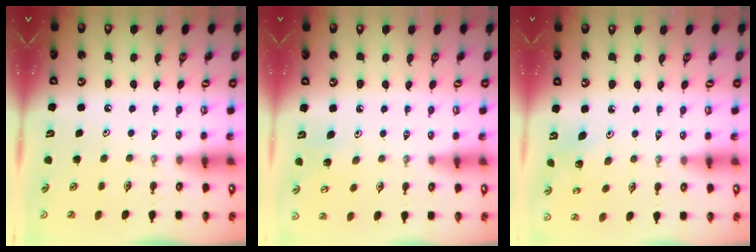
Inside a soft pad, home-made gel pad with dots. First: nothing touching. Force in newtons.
{"total": 5.5, "press": 5.3, "slide": 1.6}
{"total": 2.7, "press": 2.7, "slide": 0.2}